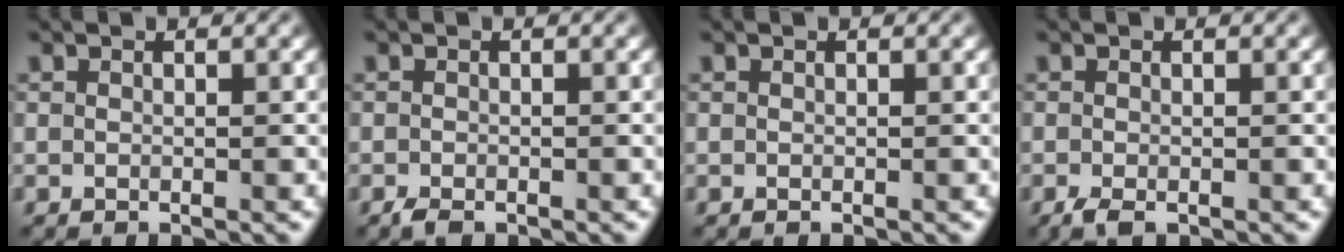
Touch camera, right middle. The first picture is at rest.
{"total": 1.2, "force": [-0.9, 0.4, 0.6], "torque": [-0.012, -0.004, -0.018]}
{"total": 0.0}
{"total": 1.4, "force": [-0.9, 0.5, 1.0], "torque": [-0.023, -0.007, -0.017]}